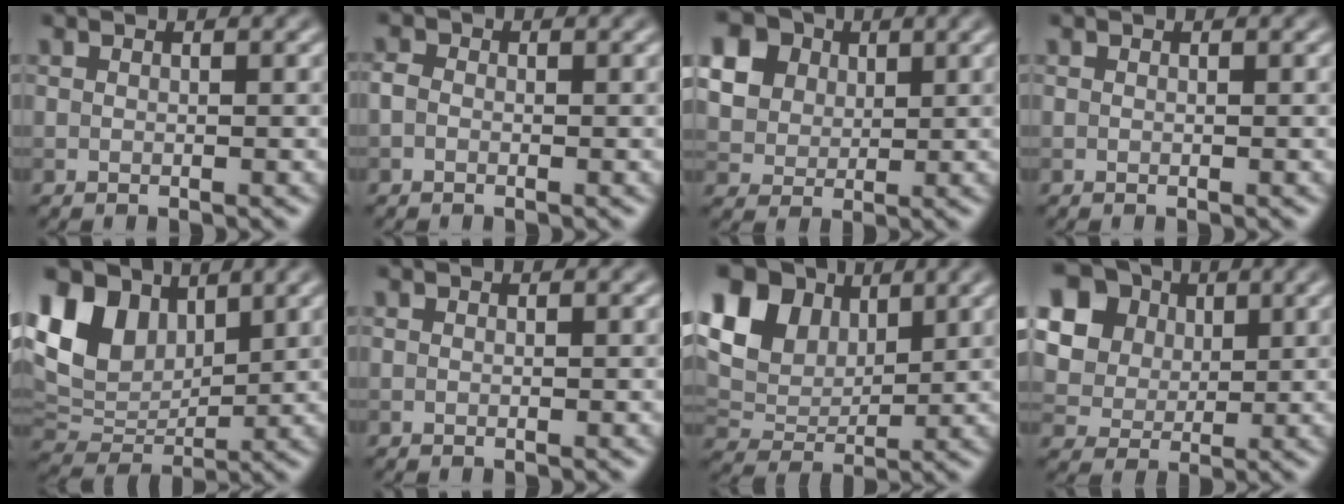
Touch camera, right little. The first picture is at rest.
{"total": 1.0, "force": [-0.4, 0.7, 0.5], "torque": [-0.010, 0.000, -0.013]}
{"total": 13.1, "force": [5.7, 10.3, 5.7], "torque": [-0.159, 0.026, 0.101]}
{"total": 0.0}
{"total": 8.5, "force": [4.0, 5.6, 4.9], "torque": [-0.110, 0.001, 0.073]}
{"total": 0.0}
{"total": 10.9, "force": [5.3, 7.4, 6.1], "torque": [-0.138, 0.029, 0.081]}
{"total": 12.7, "force": [5.1, 10.2, 5.5], "torque": [-0.142, 0.020, 0.090]}